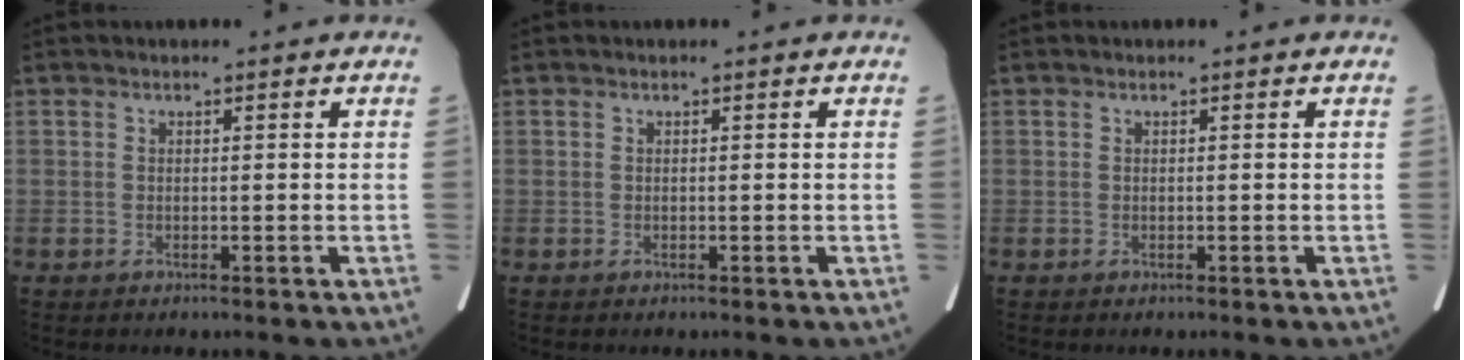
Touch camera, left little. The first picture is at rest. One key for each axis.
{"total": 0.0}
{"total": 0.0}